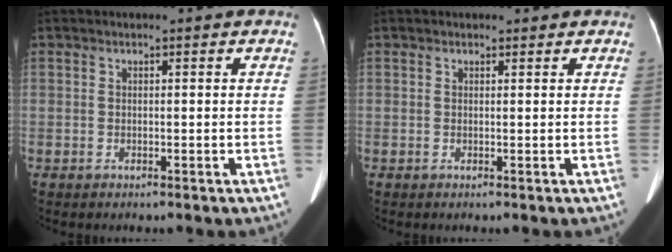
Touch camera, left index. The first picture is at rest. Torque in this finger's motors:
{"motor_torque": [-0.07, -0.11, -0.08, -0.03]}